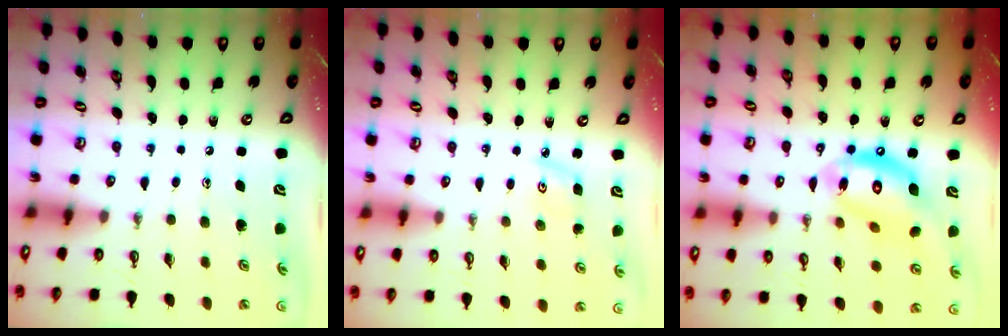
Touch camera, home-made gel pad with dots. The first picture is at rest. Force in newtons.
{"total": 3.6, "press": 3.6, "slide": 0.4}
{"total": 15.2, "press": 15.1, "slide": 1.2}